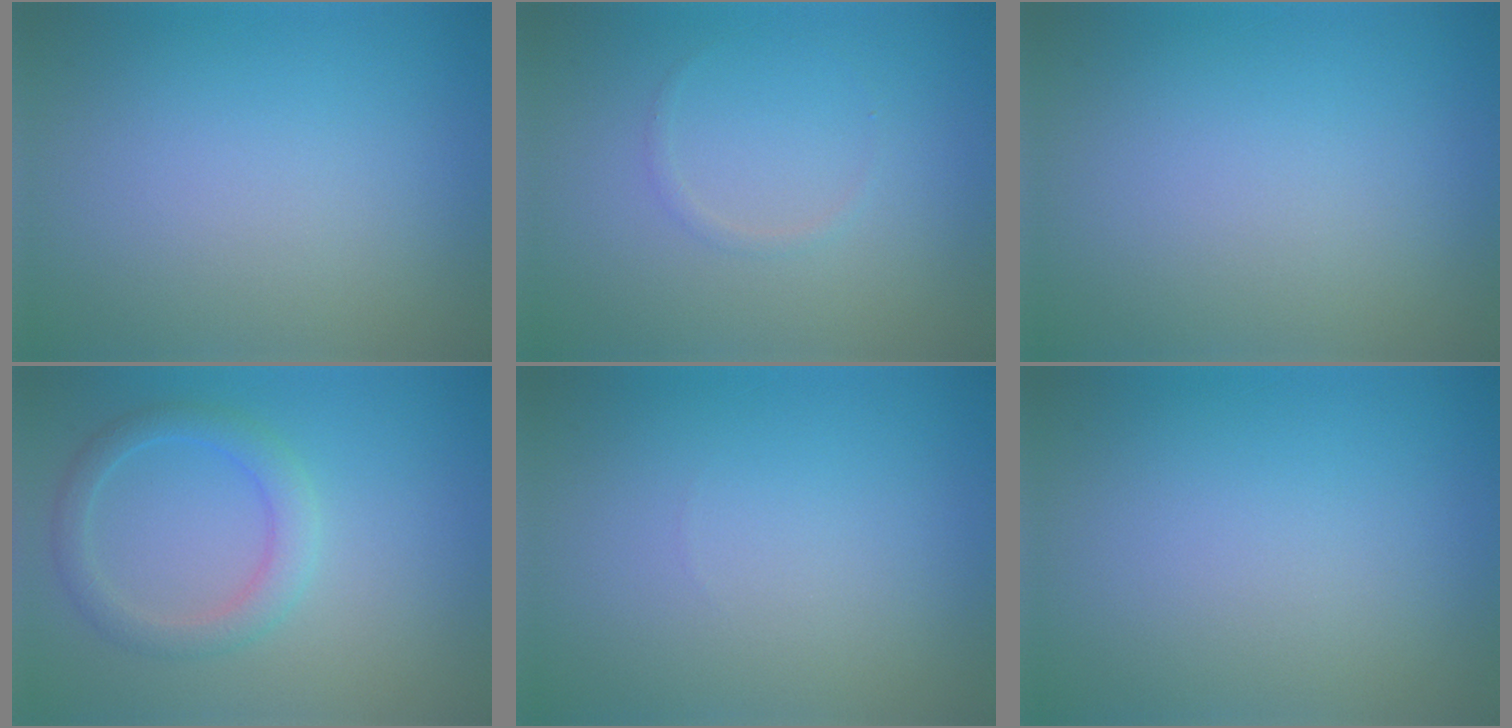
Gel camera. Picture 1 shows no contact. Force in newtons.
{"total": 0.6, "press": 0.6, "slide": 0.0}
{"total": 0.0}
{"total": 2.8, "press": 2.8, "slide": 0.1}
{"total": 0.0}
{"total": 0.0}